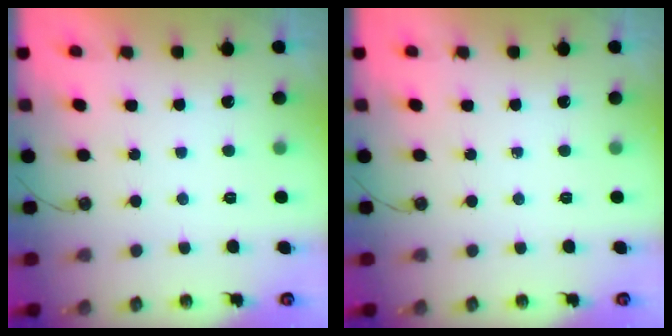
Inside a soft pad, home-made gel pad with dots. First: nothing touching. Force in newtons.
{"total": 0.0}